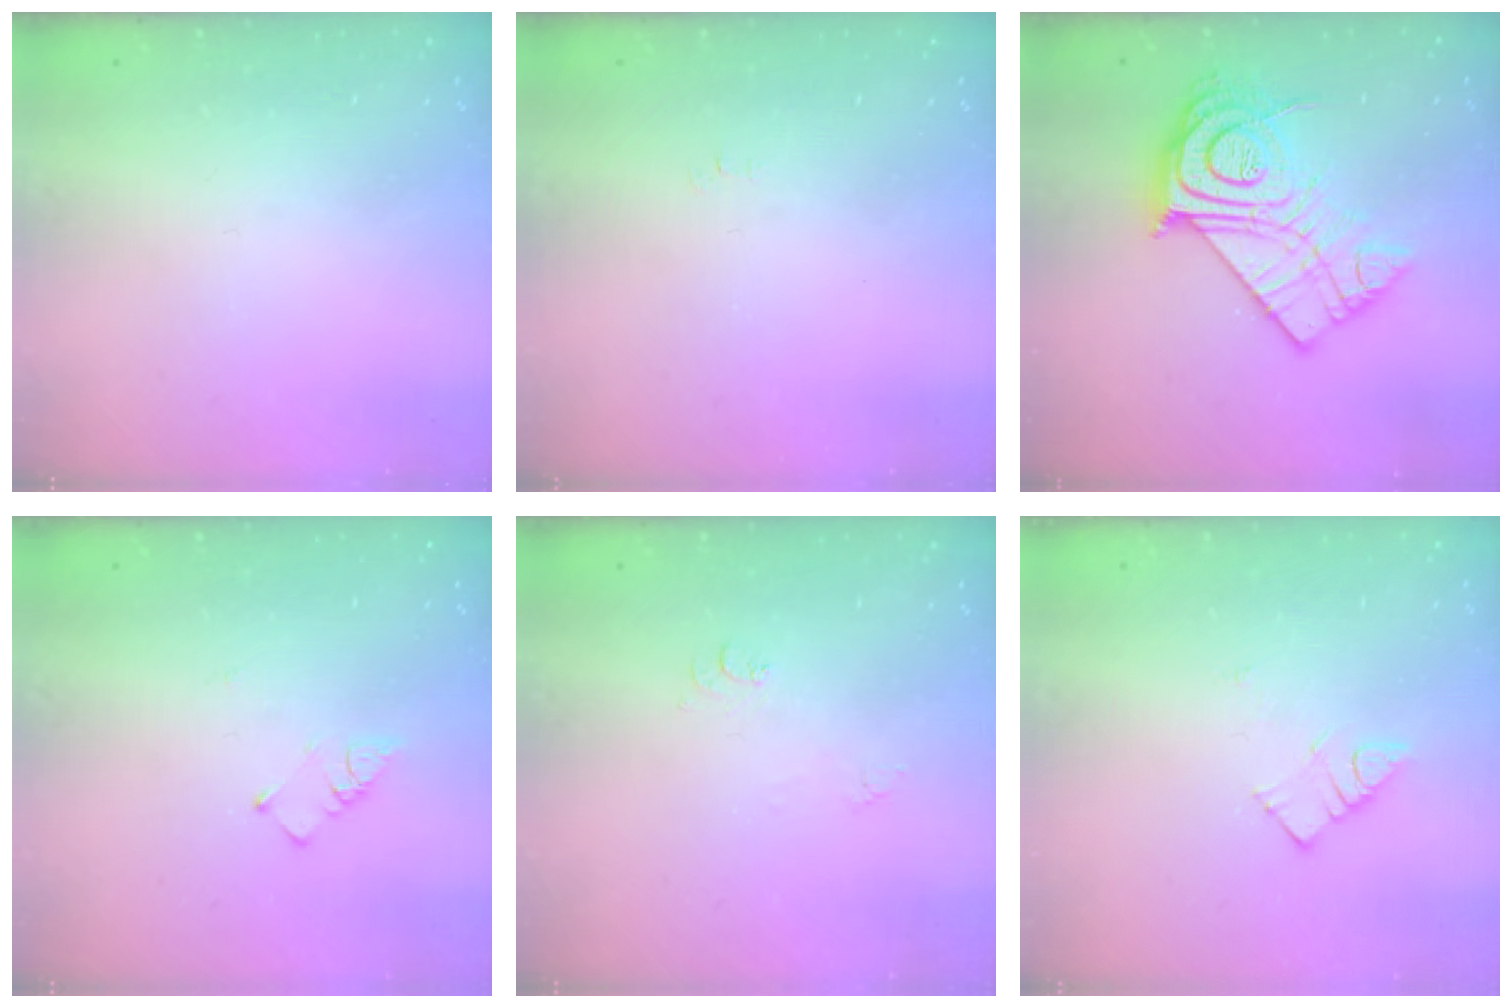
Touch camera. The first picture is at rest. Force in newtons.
{"total": 2.5, "press": 2.5, "slide": 0.3}
{"total": 20.8, "press": 20.7, "slide": 1.6}
{"total": 3.5, "press": 3.5, "slide": 0.4}
{"total": 6.6, "press": 6.6, "slide": 0.6}
{"total": 4.3, "press": 4.3, "slide": 0.5}